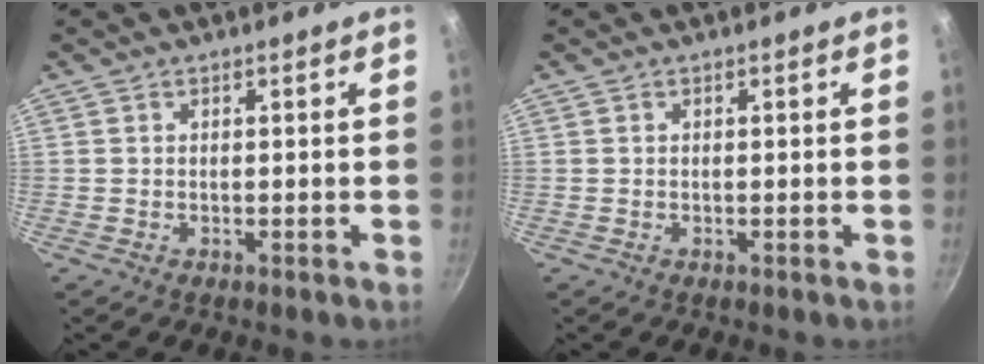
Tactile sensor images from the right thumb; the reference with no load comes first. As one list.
[{"total": 0.0}]